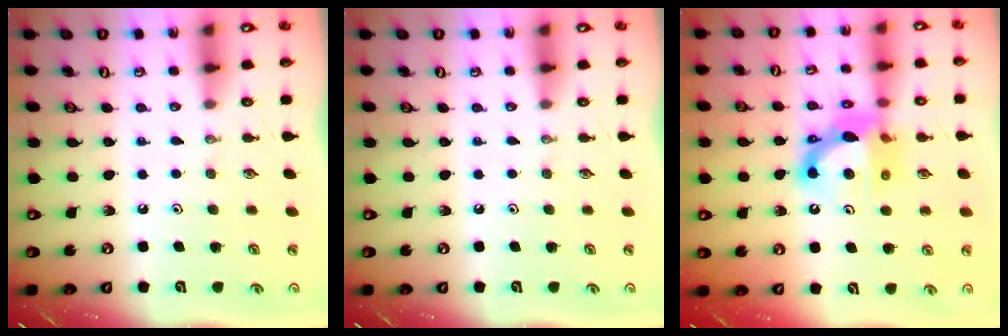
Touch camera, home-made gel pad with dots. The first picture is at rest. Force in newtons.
{"total": 0.0}
{"total": 12.3, "press": 12.2, "slide": 1.5}